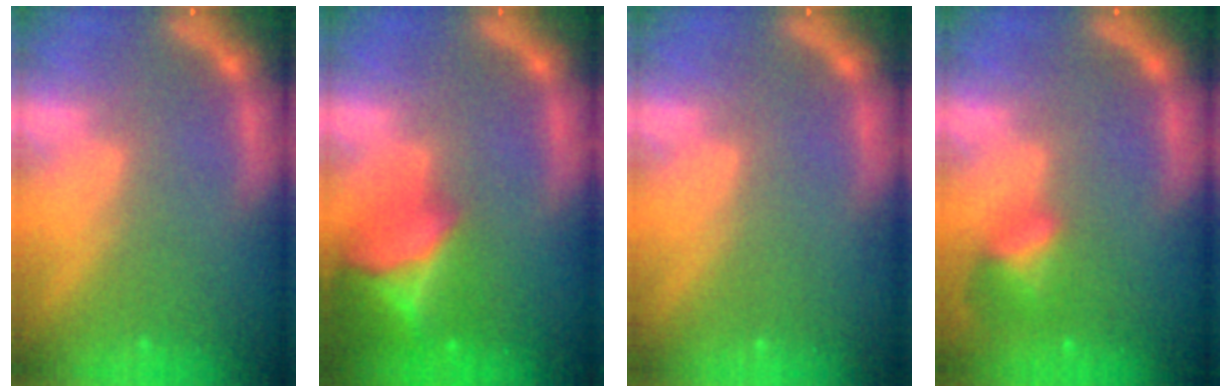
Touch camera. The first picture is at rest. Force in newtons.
{"total": 8.4}
{"total": 0.0}
{"total": 2.9}